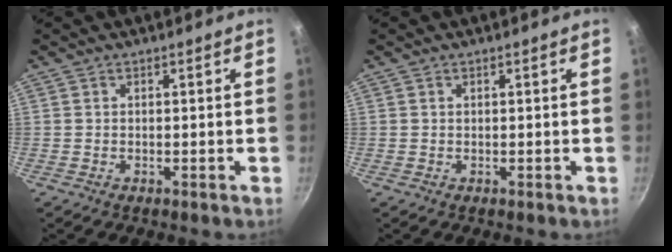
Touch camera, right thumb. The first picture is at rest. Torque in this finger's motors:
{"motor_torque": [0.04, 0.02, 0.05, 0.01, 0.00]}